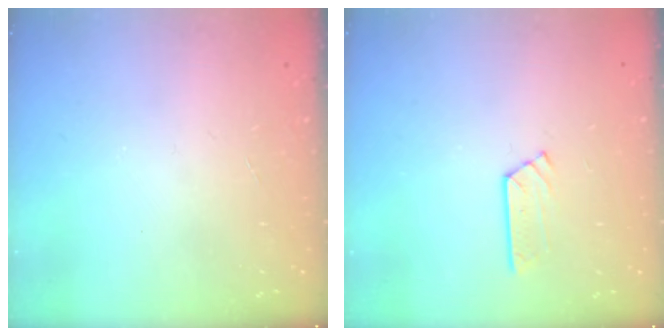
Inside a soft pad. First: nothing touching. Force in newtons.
{"total": 3.7, "press": 3.7, "slide": 0.4}